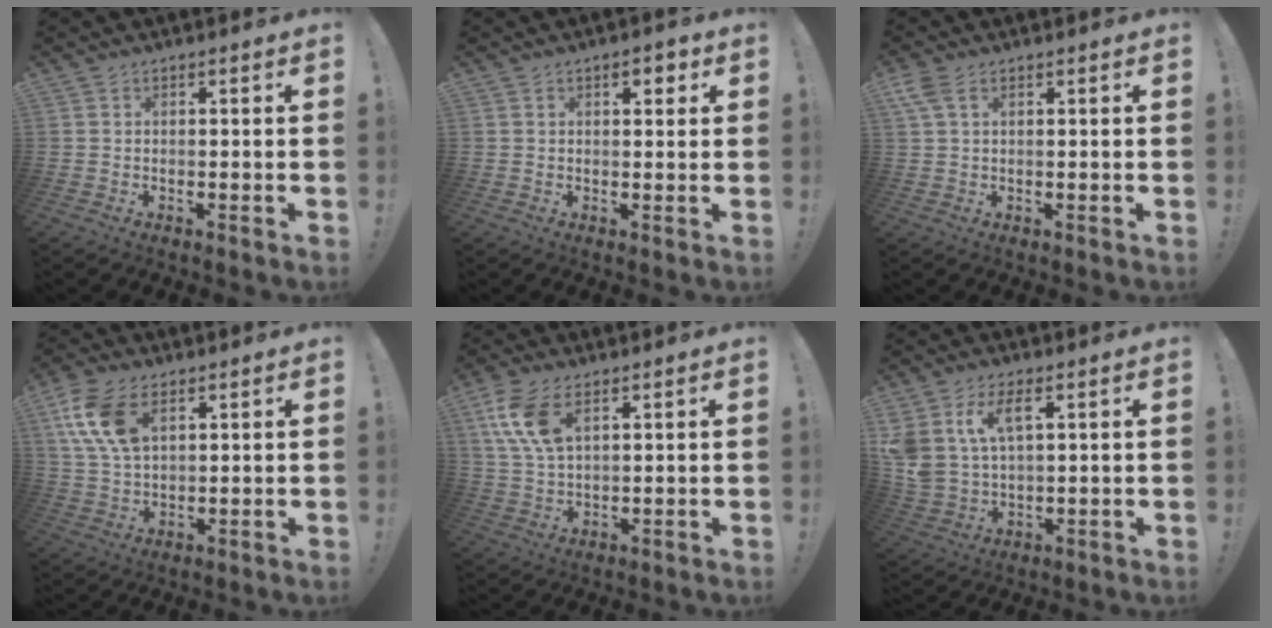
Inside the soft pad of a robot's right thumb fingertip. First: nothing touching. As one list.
[{"total": 3.0, "force": [1.4, 1.4, 2.3], "torque": [-0.017, -0.008, 0.016]}, {"total": 4.2, "force": [1.8, 2.2, 3.0], "torque": [-0.060, 0.002, 0.038]}, {"total": 13.0, "force": [5.7, 7.6, 8.9], "torque": [-0.178, -0.013, 0.108]}, {"total": 10.7, "force": [4.9, 5.7, 7.7], "torque": [-0.164, -0.012, 0.093]}, {"total": 10.1, "force": [4.7, 5.2, 7.2], "torque": [-0.151, -0.015, 0.086]}]